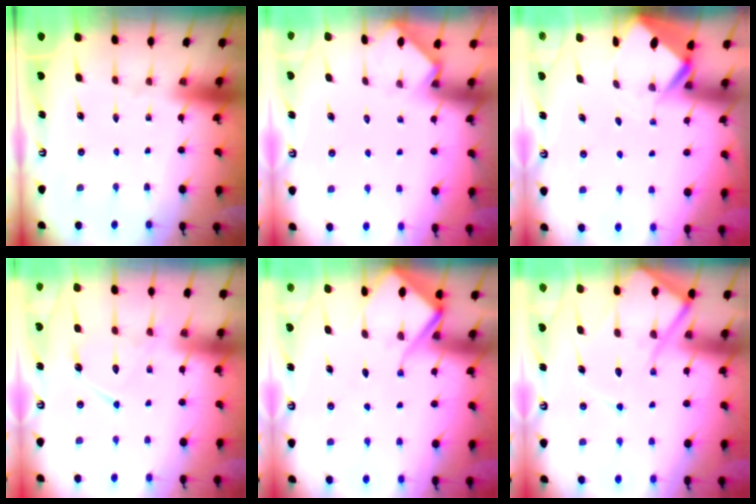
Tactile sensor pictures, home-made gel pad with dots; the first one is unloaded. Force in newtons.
{"total": 2.6, "press": 2.5, "slide": 0.3}
{"total": 3.8, "press": 3.8, "slide": 0.3}
{"total": 11.3, "press": 11.2, "slide": 1.0}
{"total": 8.5, "press": 8.5, "slide": 0.8}
{"total": 13.1, "press": 13.1, "slide": 1.3}